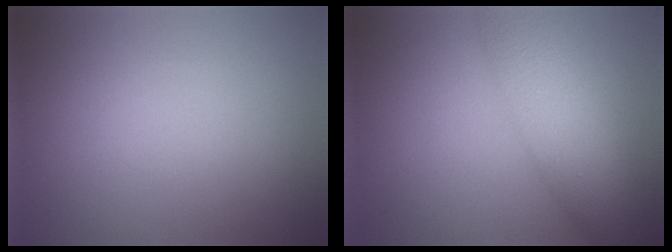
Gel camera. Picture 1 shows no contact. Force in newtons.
{"total": 6.7, "press": 6.7, "slide": 0.3}